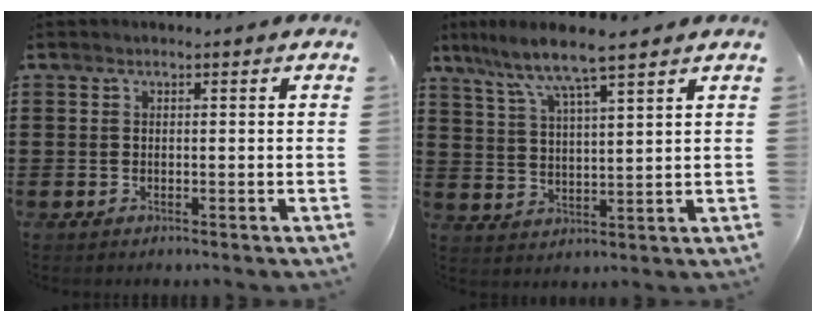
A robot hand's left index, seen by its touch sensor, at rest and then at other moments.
{"total": 6.8, "force": [5.5, 0.2, 4.0], "torque": [-0.098, -0.025, 0.093]}